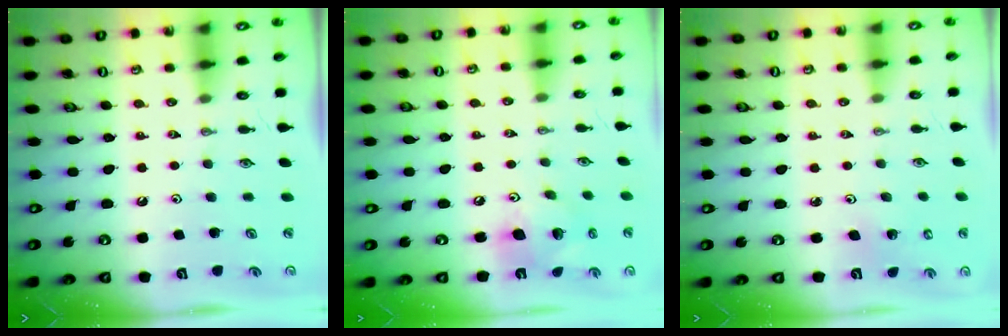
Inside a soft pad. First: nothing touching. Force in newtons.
{"total": 13.0, "press": 12.8, "slide": 2.2}
{"total": 1.8, "press": 1.8, "slide": 0.1}